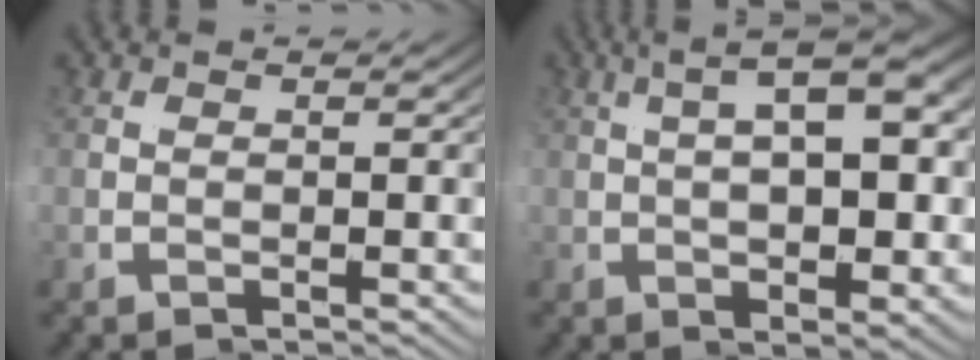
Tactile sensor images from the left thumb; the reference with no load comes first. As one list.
[{"total": 5.4, "force": [0.8, 0.6, 5.3], "torque": [-0.062, 0.043, -0.007]}]